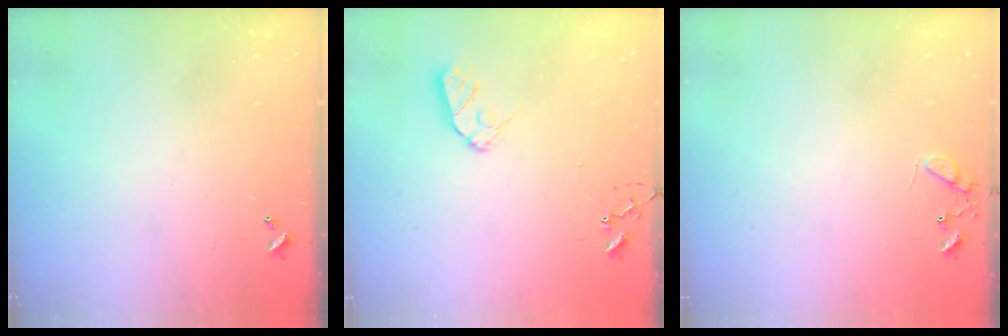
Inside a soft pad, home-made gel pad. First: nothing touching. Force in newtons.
{"total": 7.6, "press": 7.6, "slide": 0.5}
{"total": 6.1, "press": 6.1, "slide": 0.5}